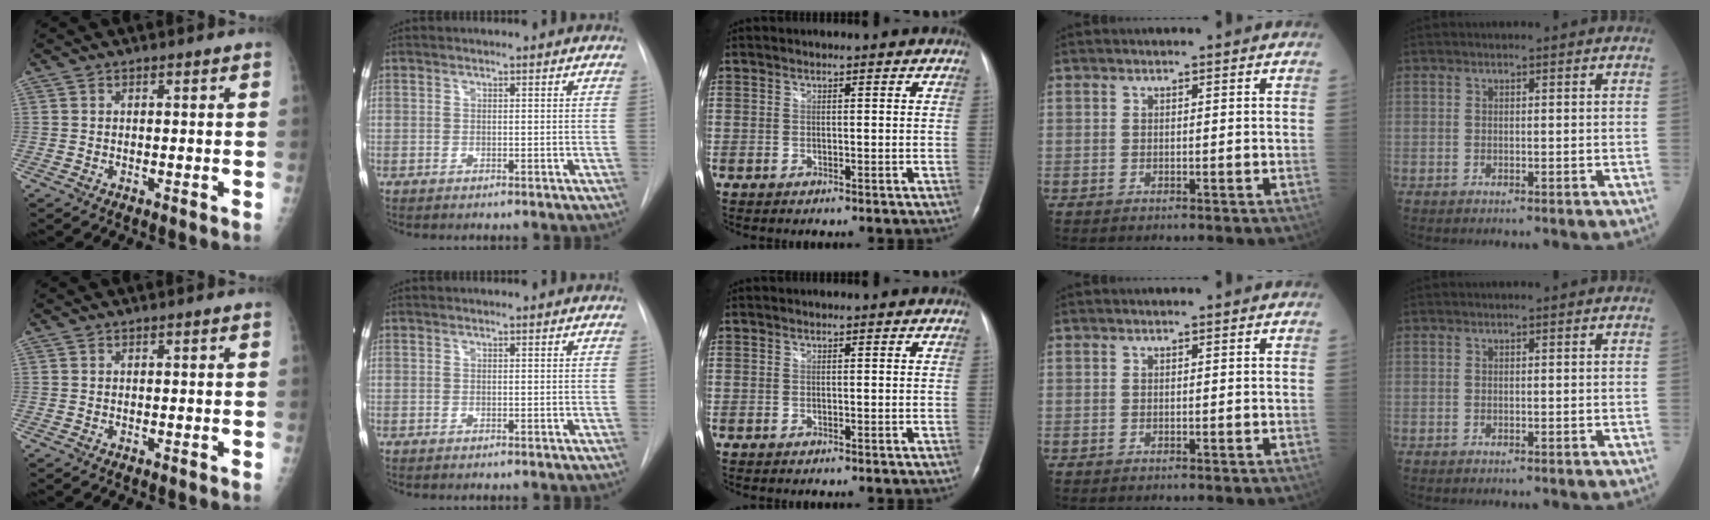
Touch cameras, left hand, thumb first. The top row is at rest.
{}